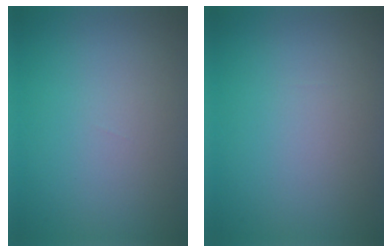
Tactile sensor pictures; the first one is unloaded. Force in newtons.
{"total": 0.0}